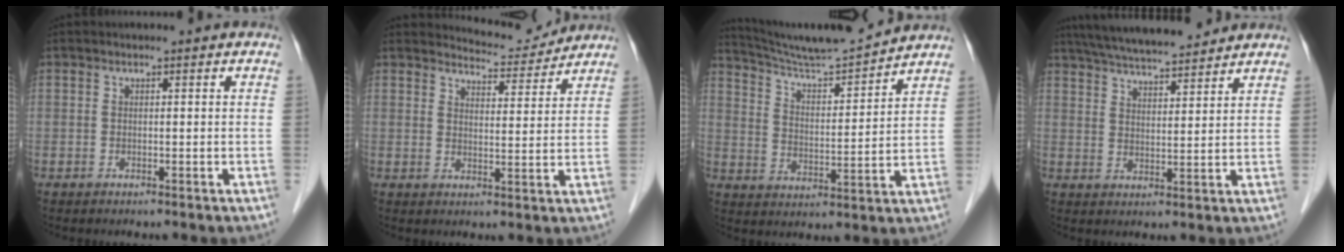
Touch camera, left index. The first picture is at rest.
{"total": 6.1, "force": [6.1, 0.5, -0.6], "torque": [0.000, -0.004, 0.084]}
{"total": 13.1, "force": [12.6, -0.8, 3.2], "torque": [-0.064, 0.002, 0.210]}
{"total": 14.0, "force": [12.6, 1.7, 5.8], "torque": [-0.104, 0.026, 0.201]}